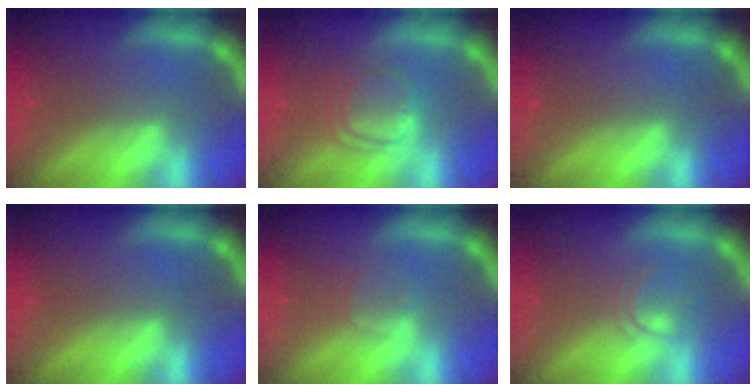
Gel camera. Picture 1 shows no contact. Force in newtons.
{"total": 4.5}
{"total": 0.0}
{"total": 0.0}
{"total": 1.4}
{"total": 2.0}